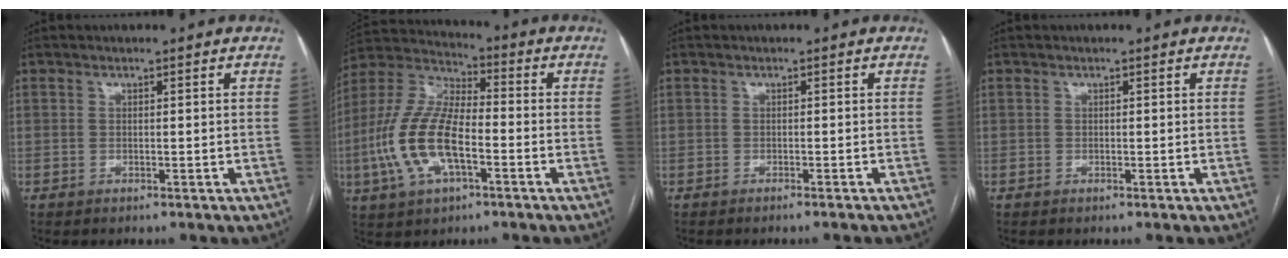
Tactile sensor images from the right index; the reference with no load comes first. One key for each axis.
{"total": 14.8, "fx": -3.9, "fy": 5.9, "fz": 13.0, "tx": -0.292, "ty": 0.006, "tz": -0.075}
{"total": 2.2, "fx": -2.0, "fy": -0.3, "fz": 1.0, "tx": -0.012, "ty": 0.002, "tz": -0.026}
{"total": 0.0}